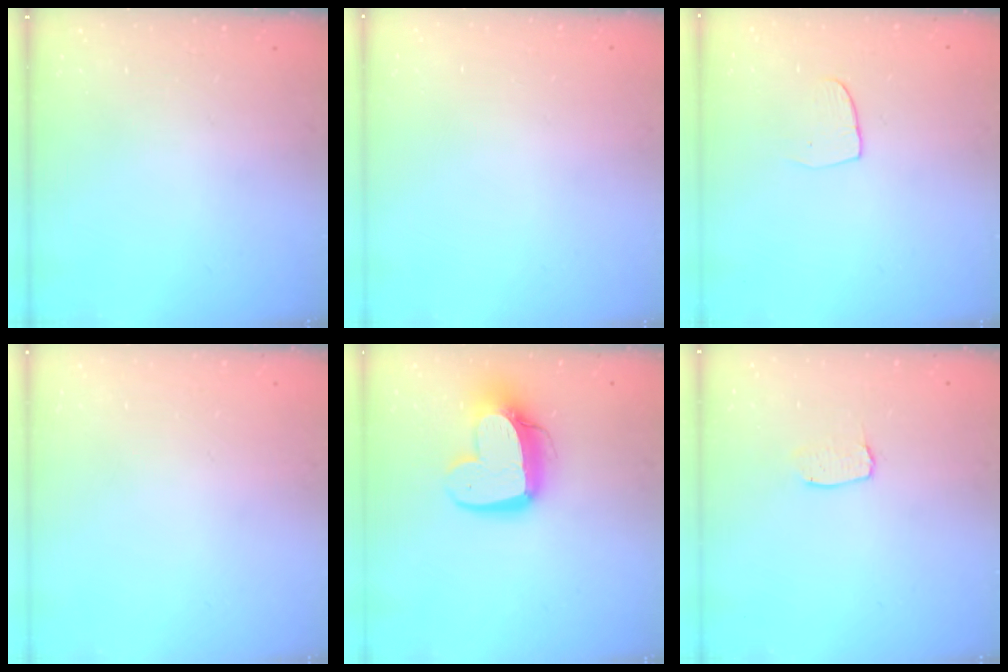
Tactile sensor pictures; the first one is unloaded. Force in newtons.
{"total": 0.0}
{"total": 4.2, "press": 4.2, "slide": 0.3}
{"total": 0.0}
{"total": 14.6, "press": 14.6, "slide": 1.4}
{"total": 4.0, "press": 4.0, "slide": 0.3}